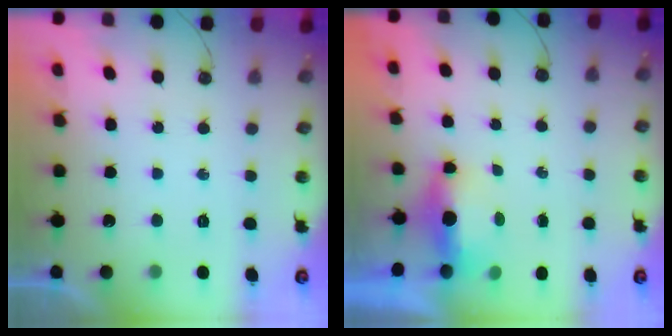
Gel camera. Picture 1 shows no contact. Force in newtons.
{"total": 5.1, "press": 5.0, "slide": 1.2}